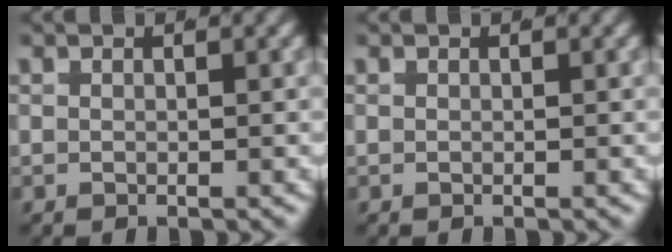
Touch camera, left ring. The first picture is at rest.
{"total": 0.0}